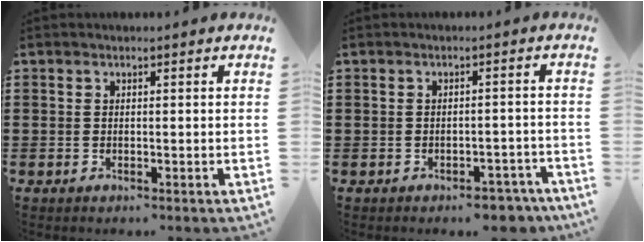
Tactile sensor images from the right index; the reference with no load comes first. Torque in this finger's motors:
{"motor_torque": [-0.58, 0.33, -1.05, -0.21]}